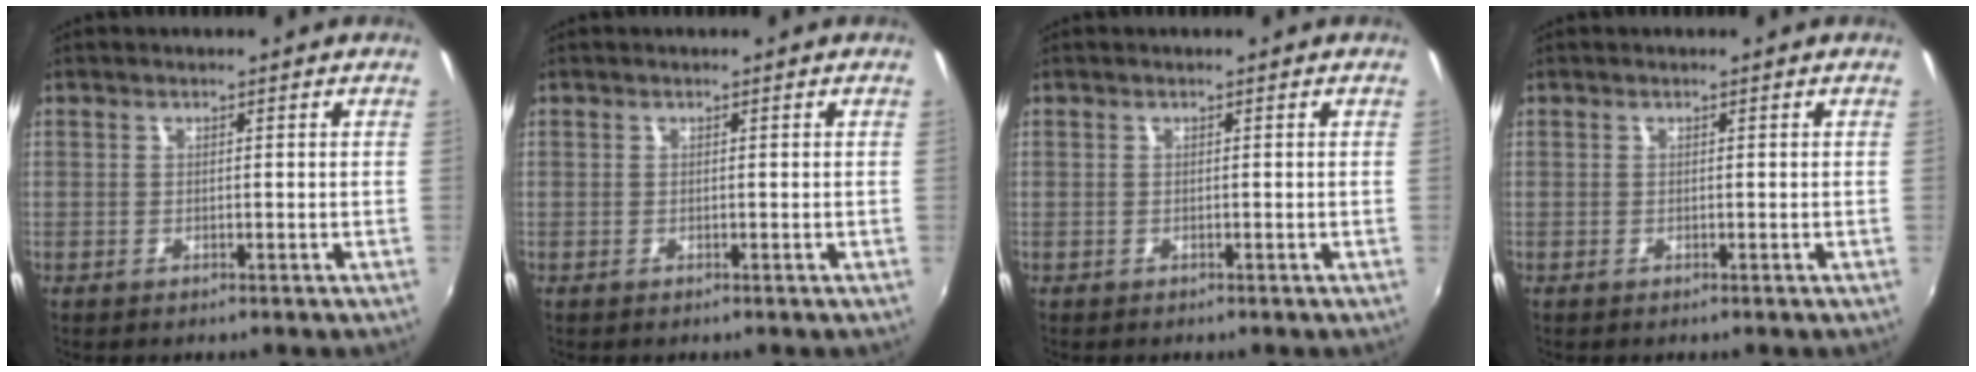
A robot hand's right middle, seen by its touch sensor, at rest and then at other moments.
{"total": 0.0}
{"total": 0.0}
{"total": 0.0}